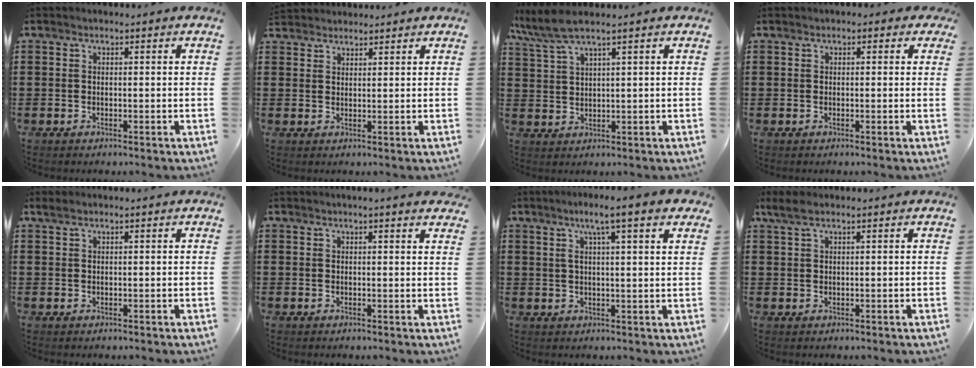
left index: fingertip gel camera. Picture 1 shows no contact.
{"total": 1.8, "force": [1.8, 0.1, -0.2], "torque": [-0.001, 0.001, 0.036]}
{"total": 4.3, "force": [3.2, 0.0, 3.0], "torque": [-0.076, -0.009, 0.052]}
{"total": 0.5, "force": [0.0, 0.5, 0.2], "torque": [-0.007, 0.006, -0.002]}
{"total": 0.7, "force": [0.5, 0.0, 0.5], "torque": [-0.010, 0.001, 0.010]}
{"total": 1.4, "force": [1.2, -0.1, 0.7], "torque": [-0.016, 0.000, 0.023]}
{"total": 5.5, "force": [3.4, -0.2, 4.3], "torque": [-0.092, 0.001, 0.053]}
{"total": 2.2, "force": [1.3, 0.5, 1.7], "torque": [-0.036, 0.003, 0.024]}